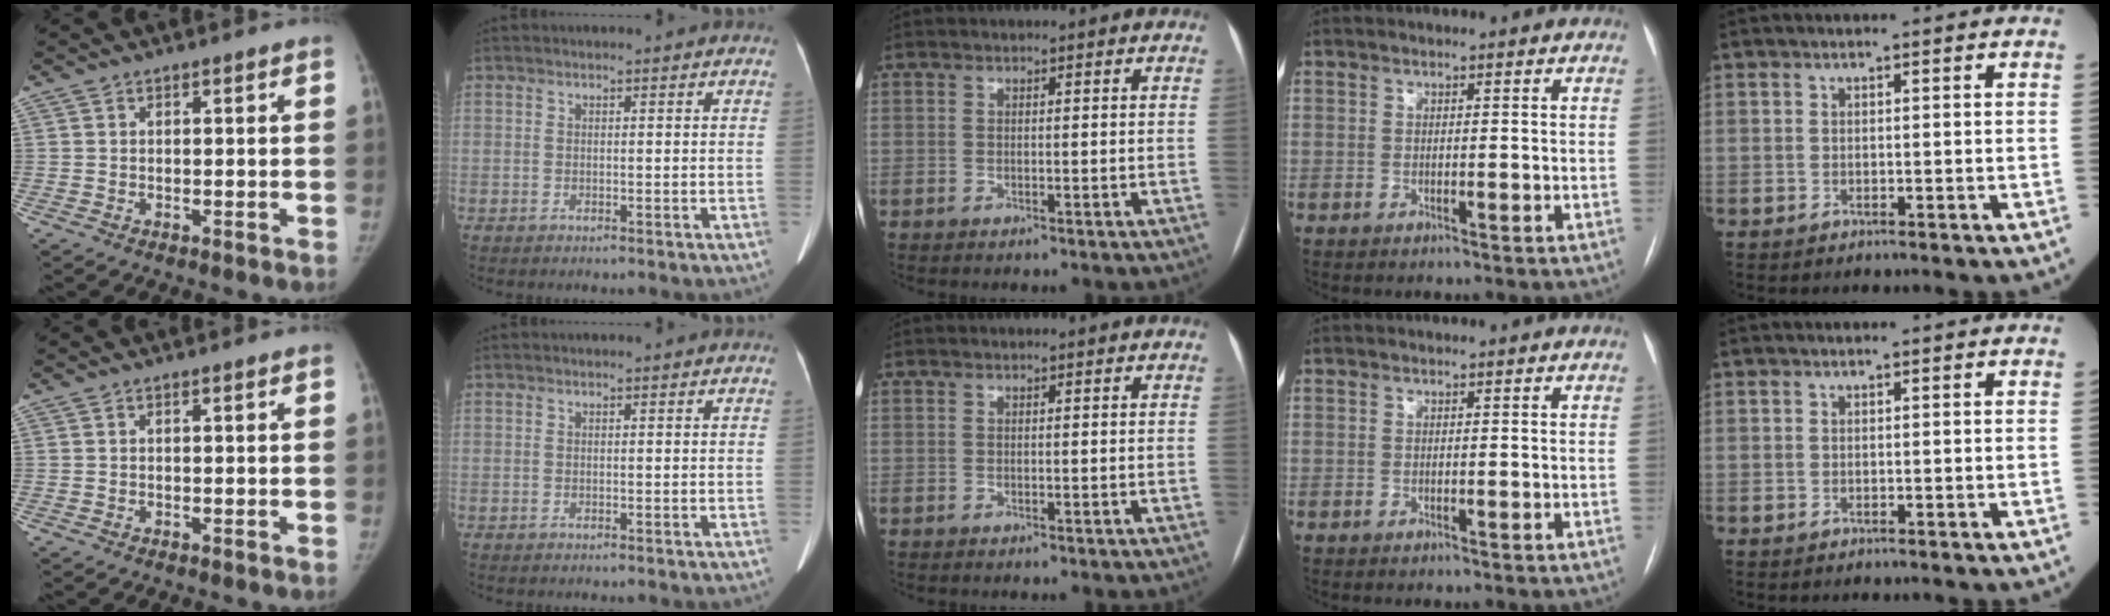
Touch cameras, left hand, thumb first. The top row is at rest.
{}